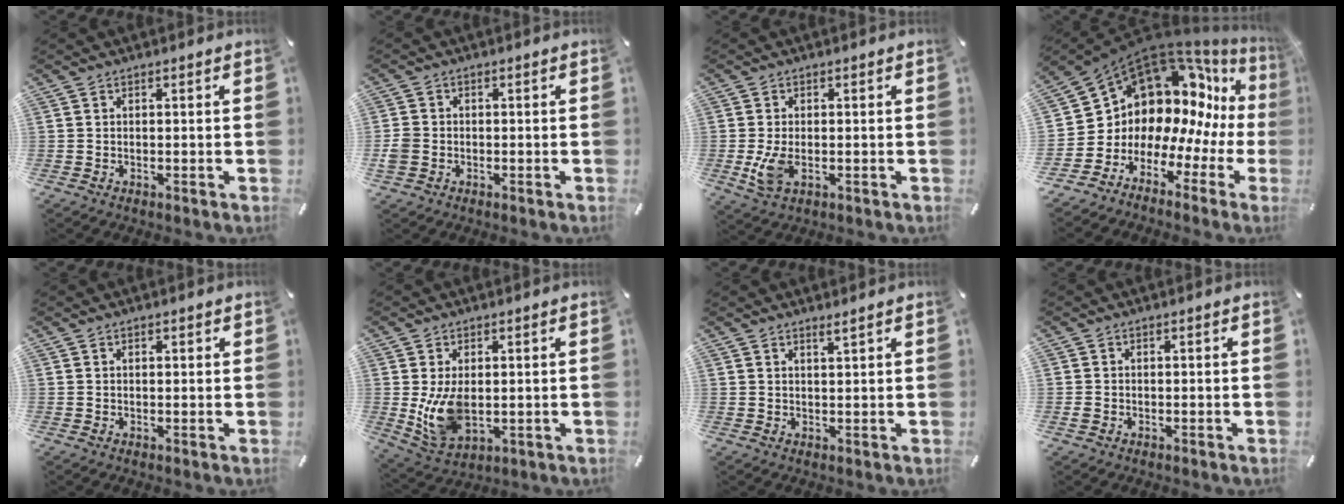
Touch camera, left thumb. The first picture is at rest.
{"total": 3.2, "force": [-0.9, 2.8, 1.1], "torque": [-0.017, 0.008, -0.016]}
{"total": 5.5, "force": [-0.9, 3.1, 4.4], "torque": [-0.098, -0.010, -0.019]}
{"total": 13.0, "force": [6.4, 10.2, 5.0], "torque": [-0.081, -0.087, 0.125]}
{"total": 0.8, "force": [0.4, 0.5, 0.5], "torque": [-0.010, 0.004, 0.006]}
{"total": 9.4, "force": [0.1, 6.0, 7.2], "torque": [-0.155, -0.012, 0.001]}
{"total": 1.7, "force": [1.6, -0.1, 0.6], "torque": [-0.014, -0.002, 0.029]}
{"total": 1.0, "force": [-0.2, 1.0, 0.0], "torque": [0.002, 0.005, -0.007]}